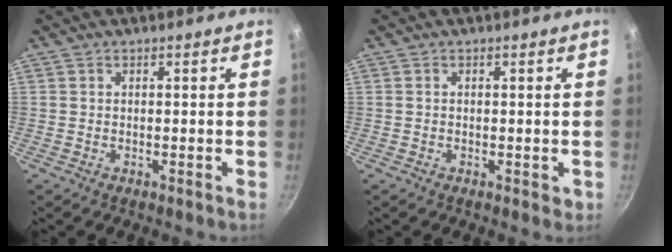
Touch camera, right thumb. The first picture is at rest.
{"total": 1.3, "force": [-0.1, 0.9, 0.9], "torque": [-0.009, 0.001, -0.001]}